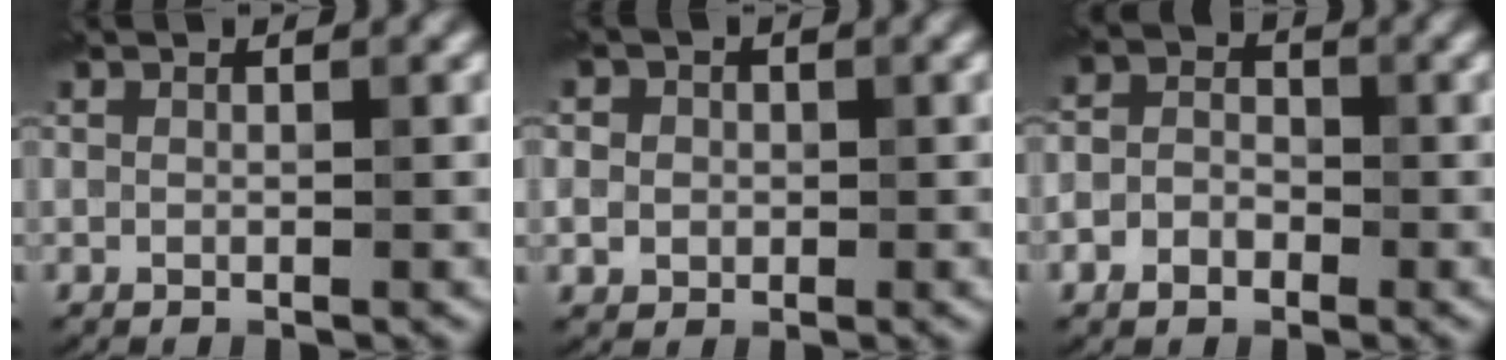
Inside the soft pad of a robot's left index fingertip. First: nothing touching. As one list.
[{"total": 4.0, "force": [0.5, 3.6, 1.7], "torque": [-0.018, 0.019, -0.019]}, {"total": 3.2, "force": [-1.4, 2.5, 1.4], "torque": [-0.014, -0.001, -0.035]}]